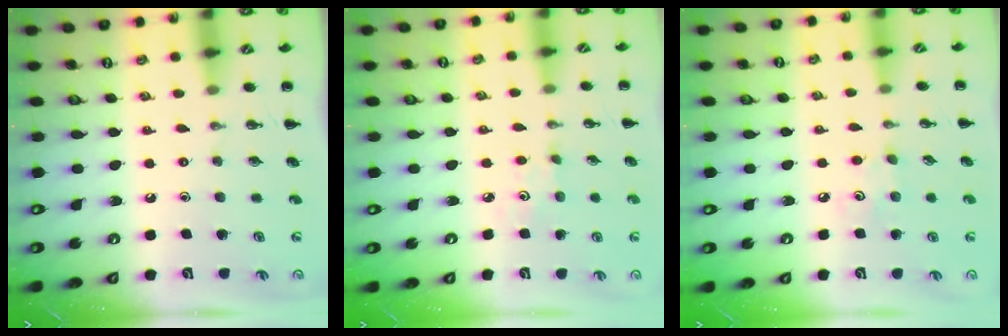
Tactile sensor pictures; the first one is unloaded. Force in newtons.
{"total": 2.6, "press": 2.5, "slide": 0.7}
{"total": 3.4, "press": 3.3, "slide": 0.9}